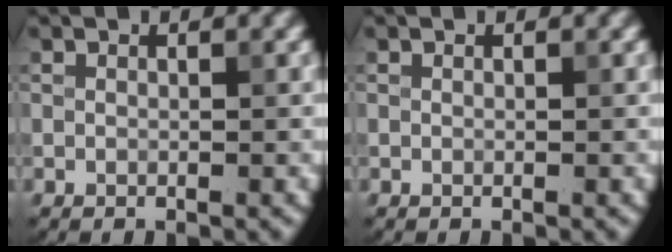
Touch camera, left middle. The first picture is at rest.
{"total": 0.0}